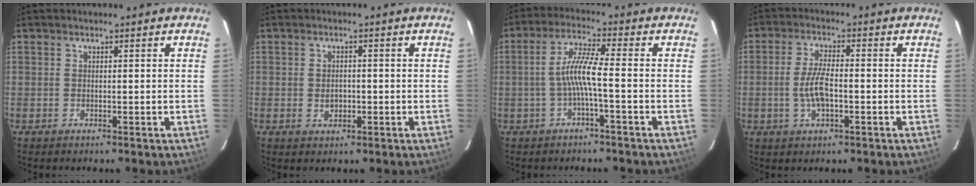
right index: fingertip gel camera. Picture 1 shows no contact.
{"total": 1.7, "force": [-0.3, 1.3, 0.9], "torque": [-0.014, 0.003, -0.005]}
{"total": 6.0, "force": [-1.7, -0.2, 5.8], "torque": [-0.127, 0.010, -0.030]}
{"total": 6.2, "force": [-1.4, 2.2, 5.7], "torque": [-0.114, 0.001, -0.024]}